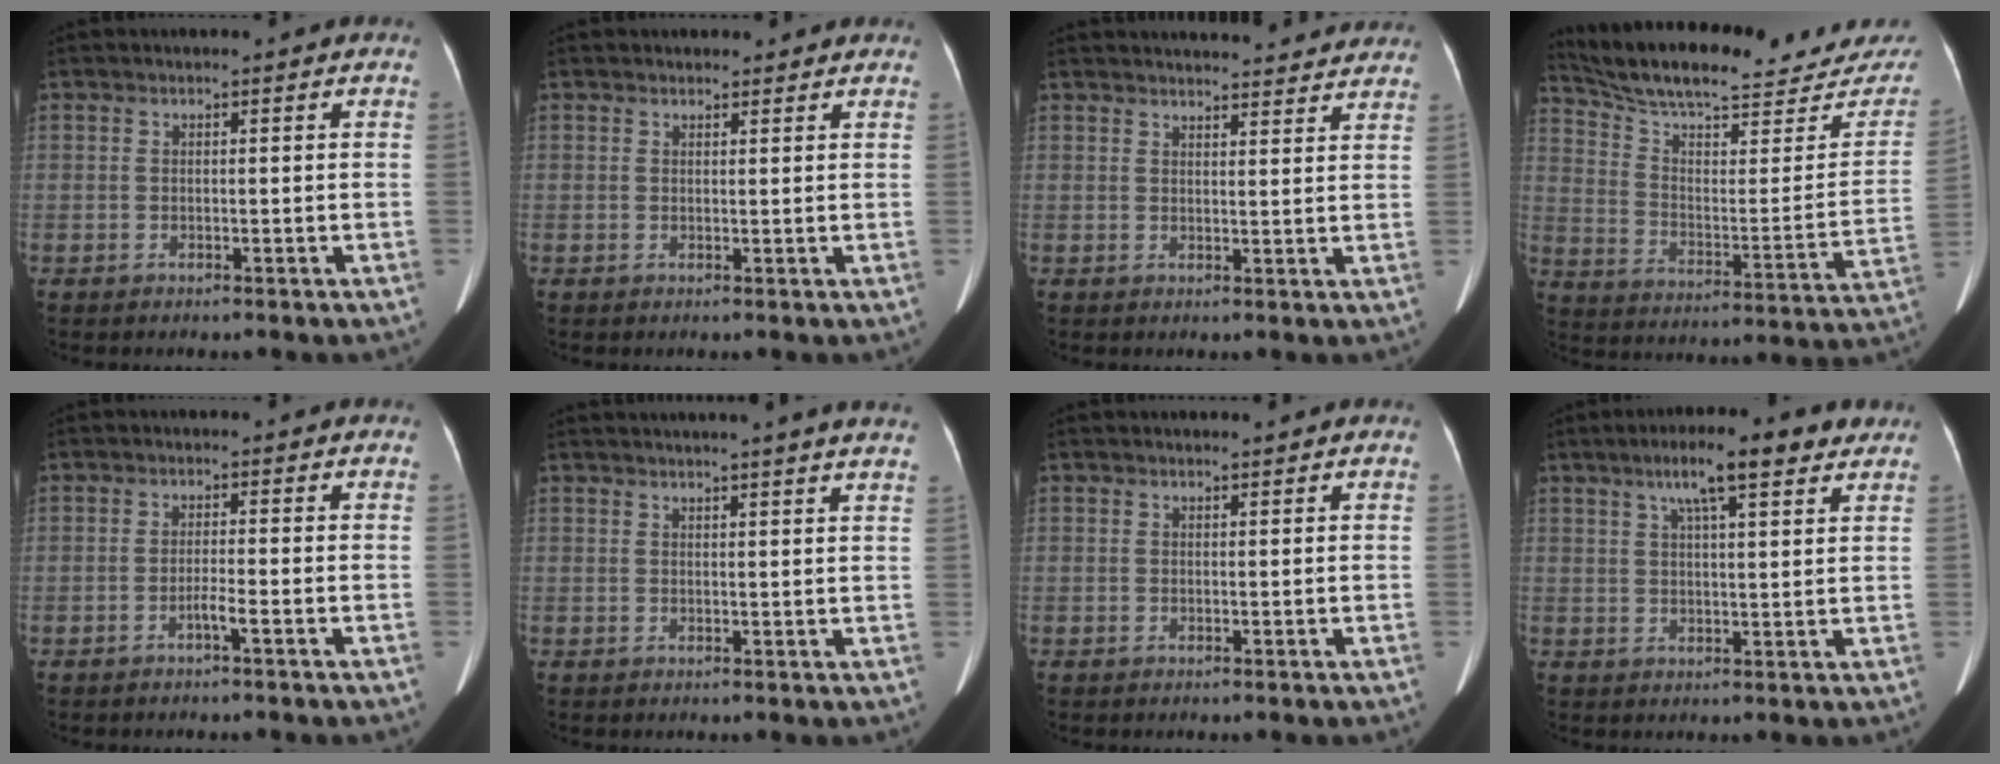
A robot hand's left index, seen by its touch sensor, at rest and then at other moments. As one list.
[{"total": 2.6, "force": [2.4, 1.0, 0.4], "torque": [0.000, -0.001, 0.025]}, {"total": 18.7, "force": [17.9, 3.2, 4.6], "torque": [-0.047, -0.006, 0.211]}, {"total": 26.9, "force": [24.7, 5.3, 9.3], "torque": [-0.152, -0.073, 0.330]}, {"total": 1.7, "force": [-1.3, -0.5, 1.0], "torque": [-0.013, -0.007, -0.021]}, {"total": 12.3, "force": [11.1, -0.9, 5.2], "torque": [-0.075, -0.018, 0.123]}, {"total": 0.7, "force": [0.7, -0.1, 0.2], "torque": [-0.003, -0.009, 0.013]}, {"total": 9.0, "force": [5.8, 1.4, 6.7], "torque": [-0.101, 0.017, 0.087]}]